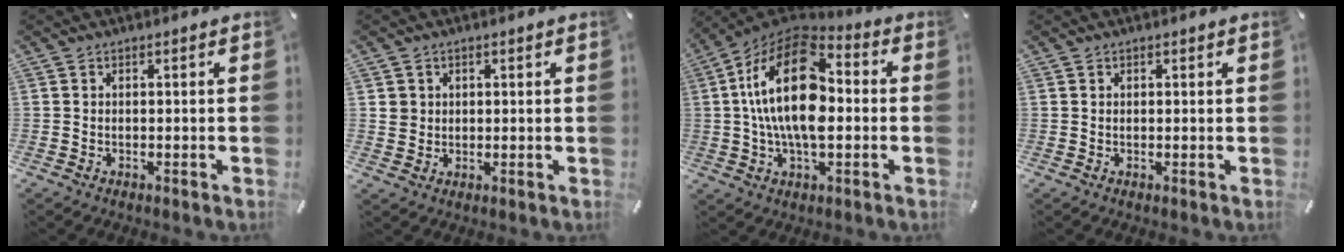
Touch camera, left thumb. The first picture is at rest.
{"total": 3.4, "force": [1.1, 3.2, -0.1], "torque": [0.000, 0.004, 0.019]}
{"total": 20.7, "force": [0.6, 11.4, 17.3], "torque": [-0.332, 0.002, 0.006]}
{"total": 0.6, "force": [0.3, 0.5, 0.1], "torque": [-0.001, 0.002, 0.006]}